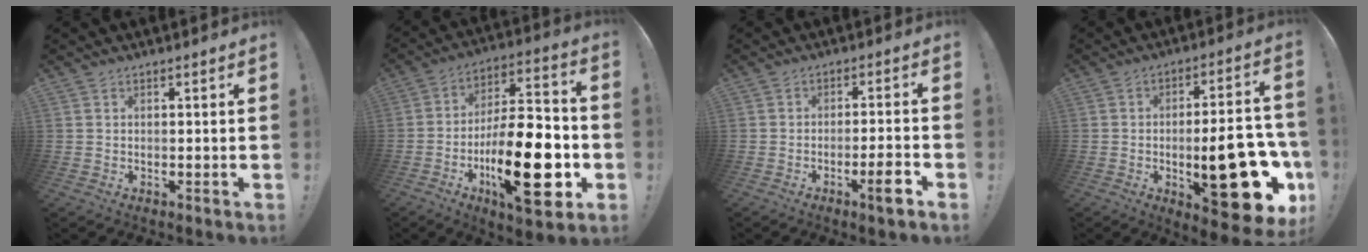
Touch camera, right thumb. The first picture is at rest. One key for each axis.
{"total": 26.8, "fx": -7.9, "fy": 10.2, "fz": 23.5, "tx": -0.406, "ty": 0.040, "tz": -0.119}
{"total": 6.6, "fx": -3.5, "fy": 0.4, "fz": 5.6, "tx": -0.081, "ty": 0.008, "tz": -0.057}
{"total": 24.8, "fx": -6.9, "fy": 9.3, "fz": 22.0, "tx": -0.294, "ty": 0.026, "tz": -0.093}